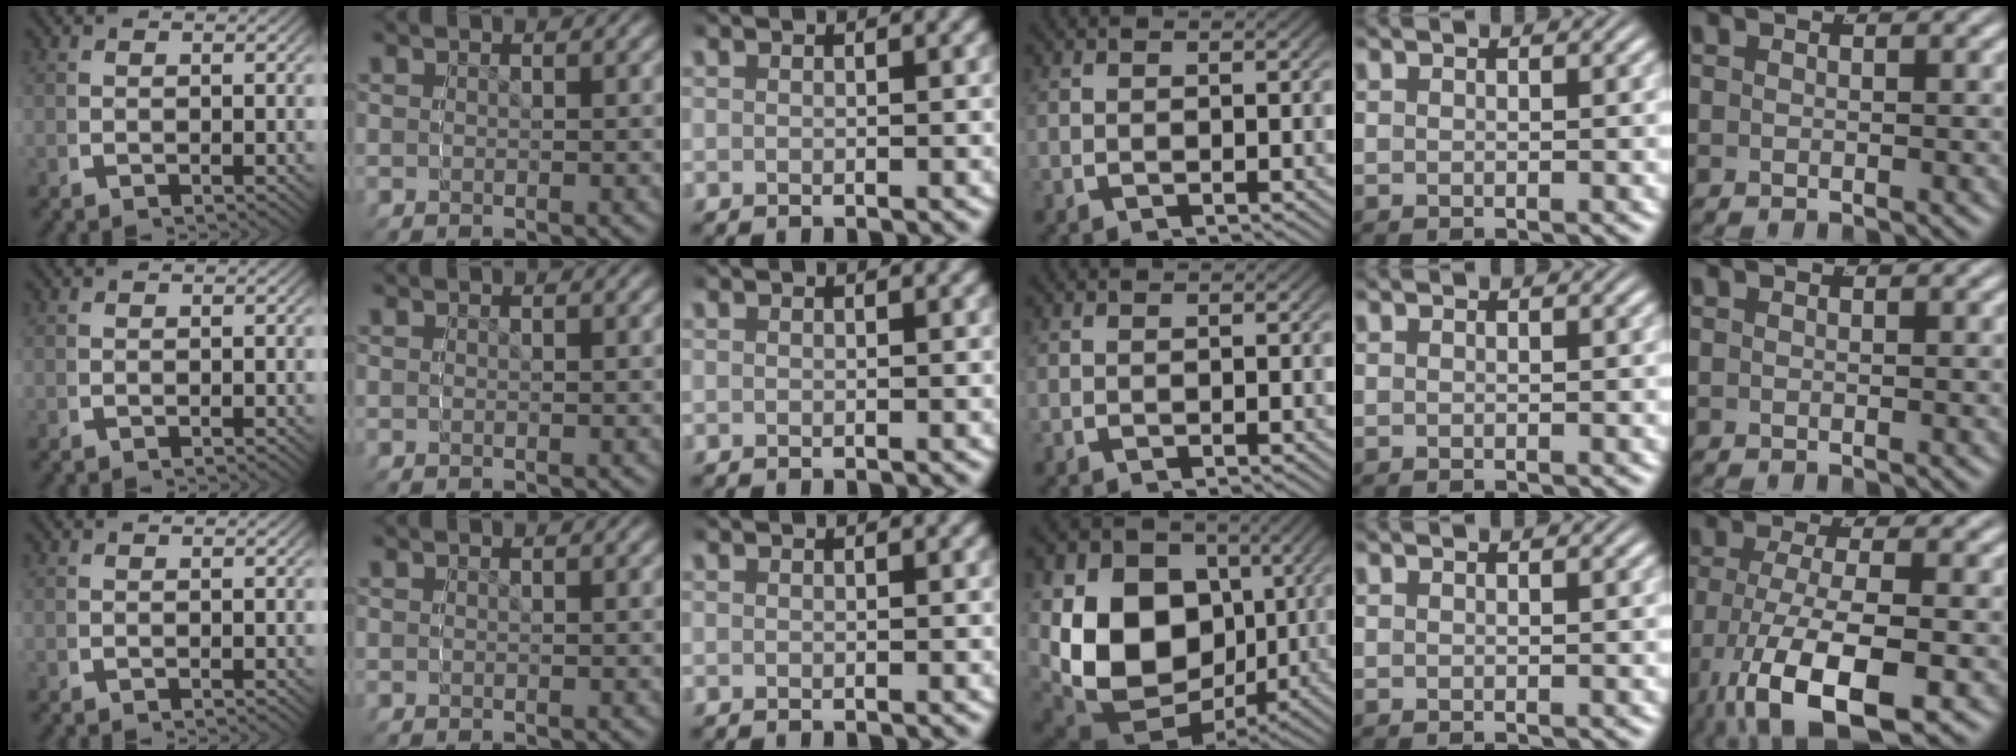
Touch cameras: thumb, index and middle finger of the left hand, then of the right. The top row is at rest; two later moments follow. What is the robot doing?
{"motion": "grasp_and_lifting", "object": "cloth"}